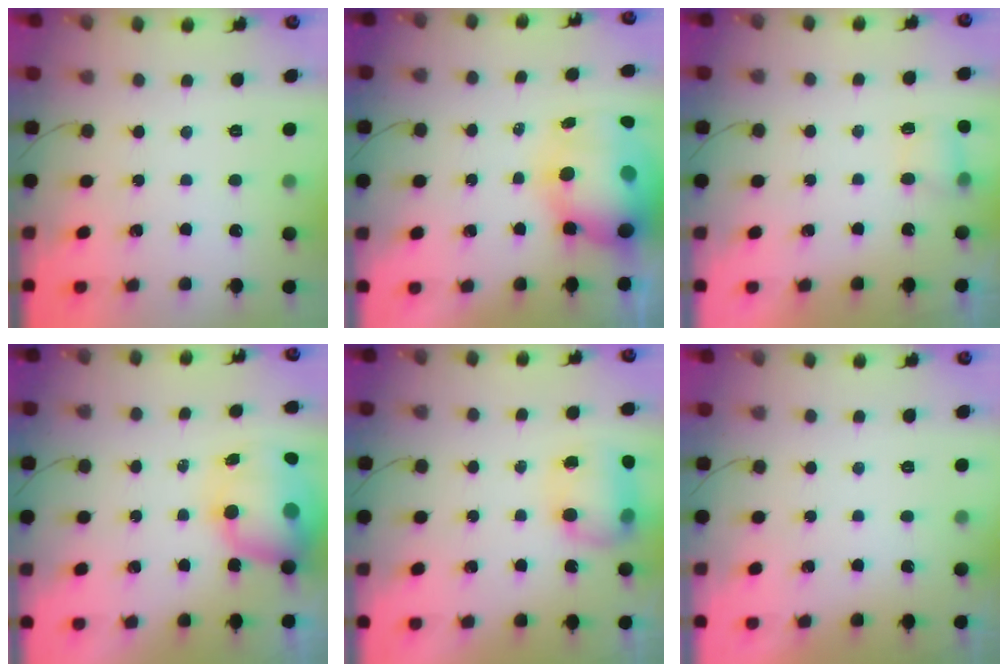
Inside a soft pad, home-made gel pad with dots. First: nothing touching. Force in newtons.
{"total": 15.7, "press": 15.3, "slide": 3.8}
{"total": 4.4, "press": 4.3, "slide": 1.0}
{"total": 12.2, "press": 11.8, "slide": 3.0}
{"total": 8.0, "press": 8.0, "slide": 0.4}
{"total": 0.0}